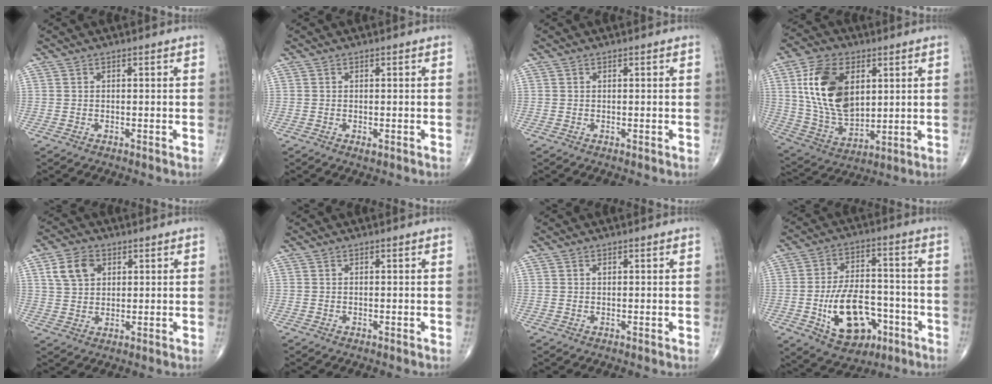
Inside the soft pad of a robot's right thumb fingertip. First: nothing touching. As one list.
[{"total": 0.7, "force": [-0.2, 0.3, 0.6], "torque": [-0.010, -0.003, -0.003]}, {"total": 0.0}, {"total": 17.8, "force": [4.8, 10.9, 13.2], "torque": [-0.228, -0.017, 0.098]}, {"total": 6.8, "force": [2.6, 5.0, 3.9], "torque": [-0.056, -0.002, 0.049]}, {"total": 0.0}, {"total": 0.5, "force": [0.3, 0.3, 0.3], "torque": [-0.005, 0.000, 0.004]}, {"total": 15.8, "force": [-5.4, 9.5, 11.4], "torque": [-0.162, 0.033, -0.077]}]